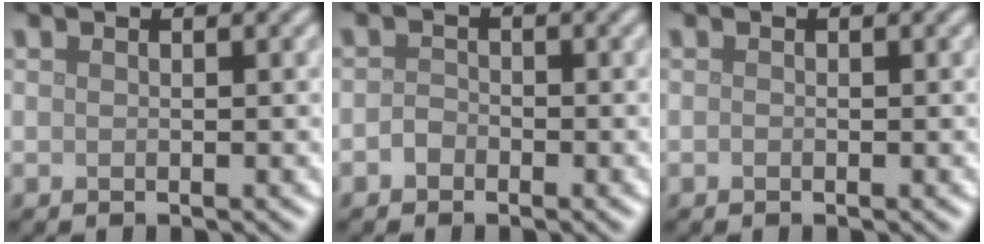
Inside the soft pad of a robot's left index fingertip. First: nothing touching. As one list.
[{"total": 1.2, "force": [-0.7, 0.9, 0.4], "torque": [-0.005, 0.001, -0.015]}, {"total": 0.0}]